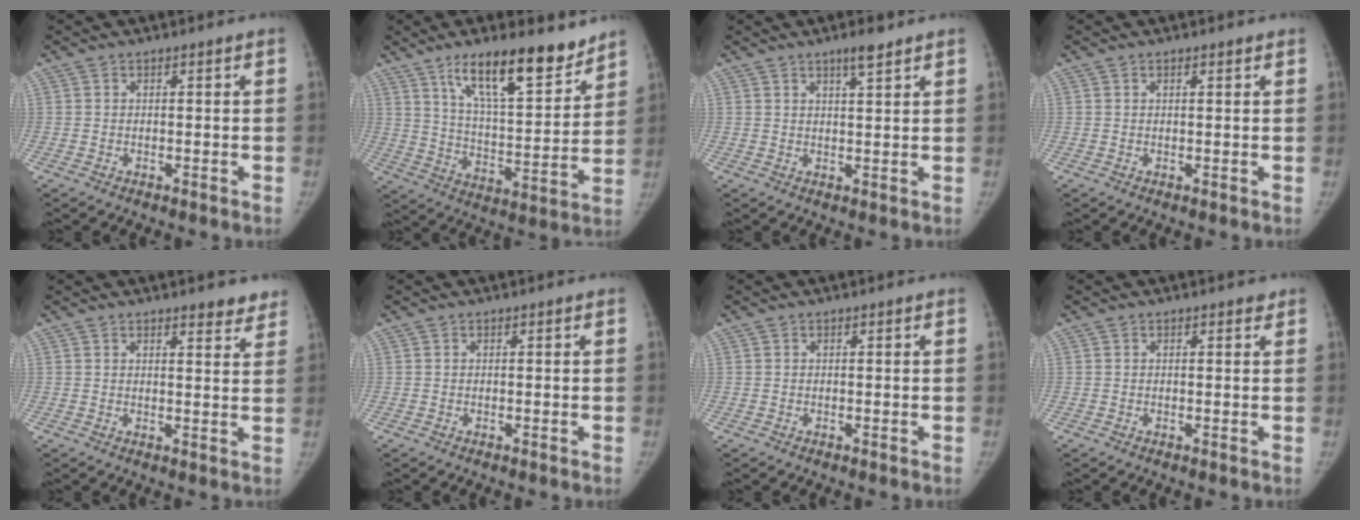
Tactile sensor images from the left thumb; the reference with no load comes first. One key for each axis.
{"total": 17.3, "fx": 12.1, "fy": 5.0, "fz": 11.3, "tx": -0.145, "ty": -0.076, "tz": 0.206}
{"total": 3.6, "fx": 2.6, "fy": 0.5, "fz": 2.5, "tx": -0.039, "ty": -0.016, "tz": 0.044}
{"total": 0.8, "fx": 0.6, "fy": 0.2, "fz": 0.5, "tx": -0.009, "ty": -0.002, "tz": 0.009}
{"total": 4.4, "fx": 3.6, "fy": 1.2, "fz": 2.1, "tx": -0.008, "ty": -0.021, "tz": 0.044}
{"total": 0.0}
{"total": 0.0}
{"total": 0.7, "fx": 0.5, "fy": 0.4, "fz": 0.2, "tx": 0.000, "ty": -0.004, "tz": 0.003}